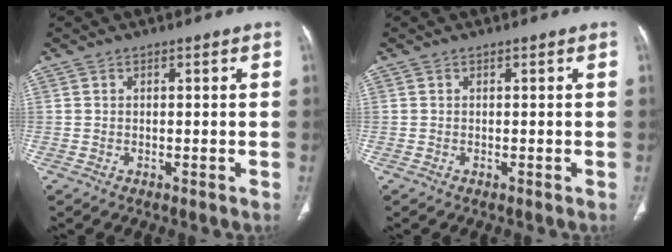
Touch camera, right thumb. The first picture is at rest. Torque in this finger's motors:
{"motor_torque": [0.30, -0.17, -0.21, 0.05, 0.00]}